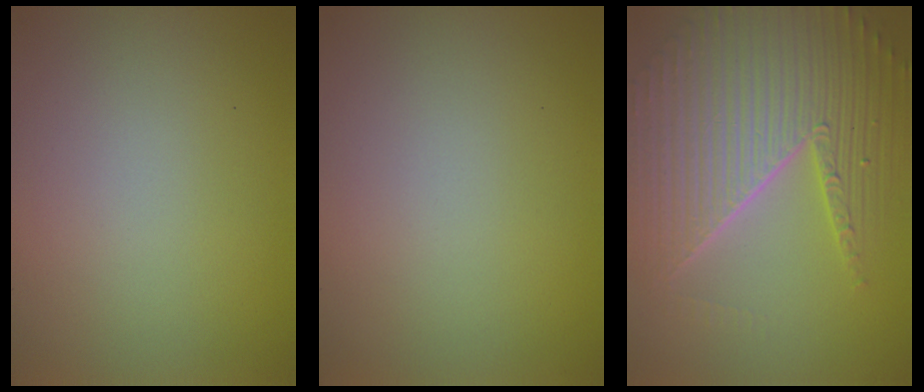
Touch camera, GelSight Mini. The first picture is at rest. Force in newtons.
{"total": 0.0}
{"total": 9.7, "press": 6.2, "slide": 7.5}